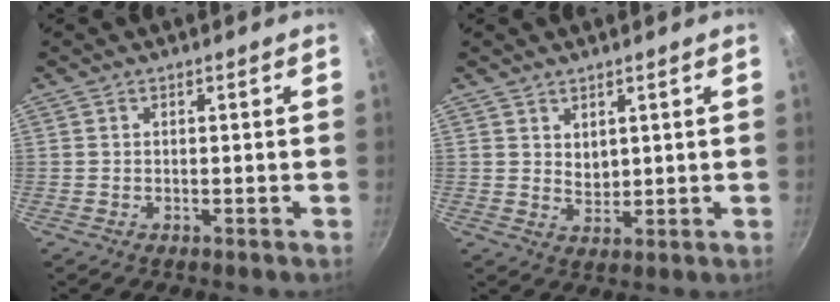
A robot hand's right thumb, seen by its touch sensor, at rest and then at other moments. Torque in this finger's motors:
{"motor_torque": [-0.64, 0.08, 0.78, 0.27, 0.05]}